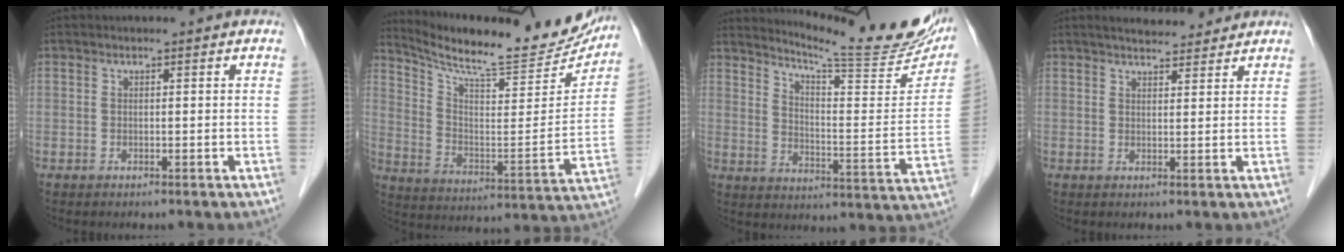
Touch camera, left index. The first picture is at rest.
{"total": 21.9, "force": [19.9, 3.5, 8.3], "torque": [-0.132, -0.058, 0.277]}
{"total": 19.3, "force": [17.3, 0.6, 8.3], "torque": [-0.126, -0.081, 0.221]}
{"total": 5.5, "force": [5.0, 1.3, 1.9], "torque": [-0.024, 0.012, 0.065]}